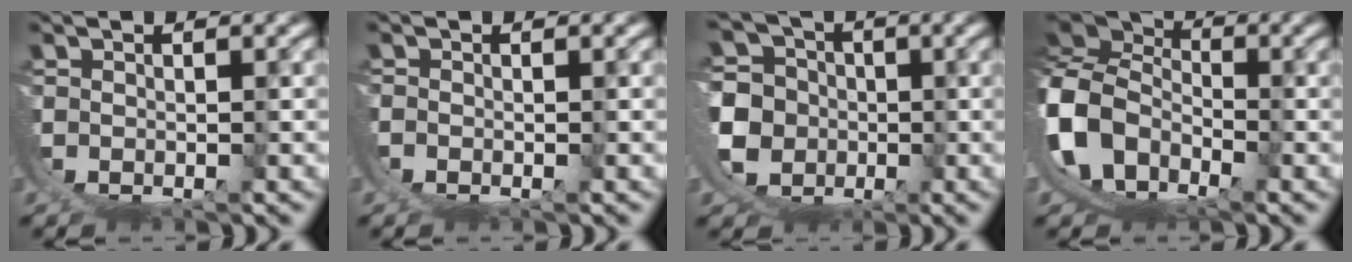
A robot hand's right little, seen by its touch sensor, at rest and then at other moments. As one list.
[{"total": 0.8, "force": [-0.4, -0.7, 0.1], "torque": [0.003, 0.000, -0.008]}, {"total": 14.0, "force": [-0.4, 13.0, 5.2], "torque": [-0.154, -0.057, -0.006]}, {"total": 16.0, "force": [-1.8, 14.0, 7.6], "torque": [-0.226, -0.057, -0.032]}]